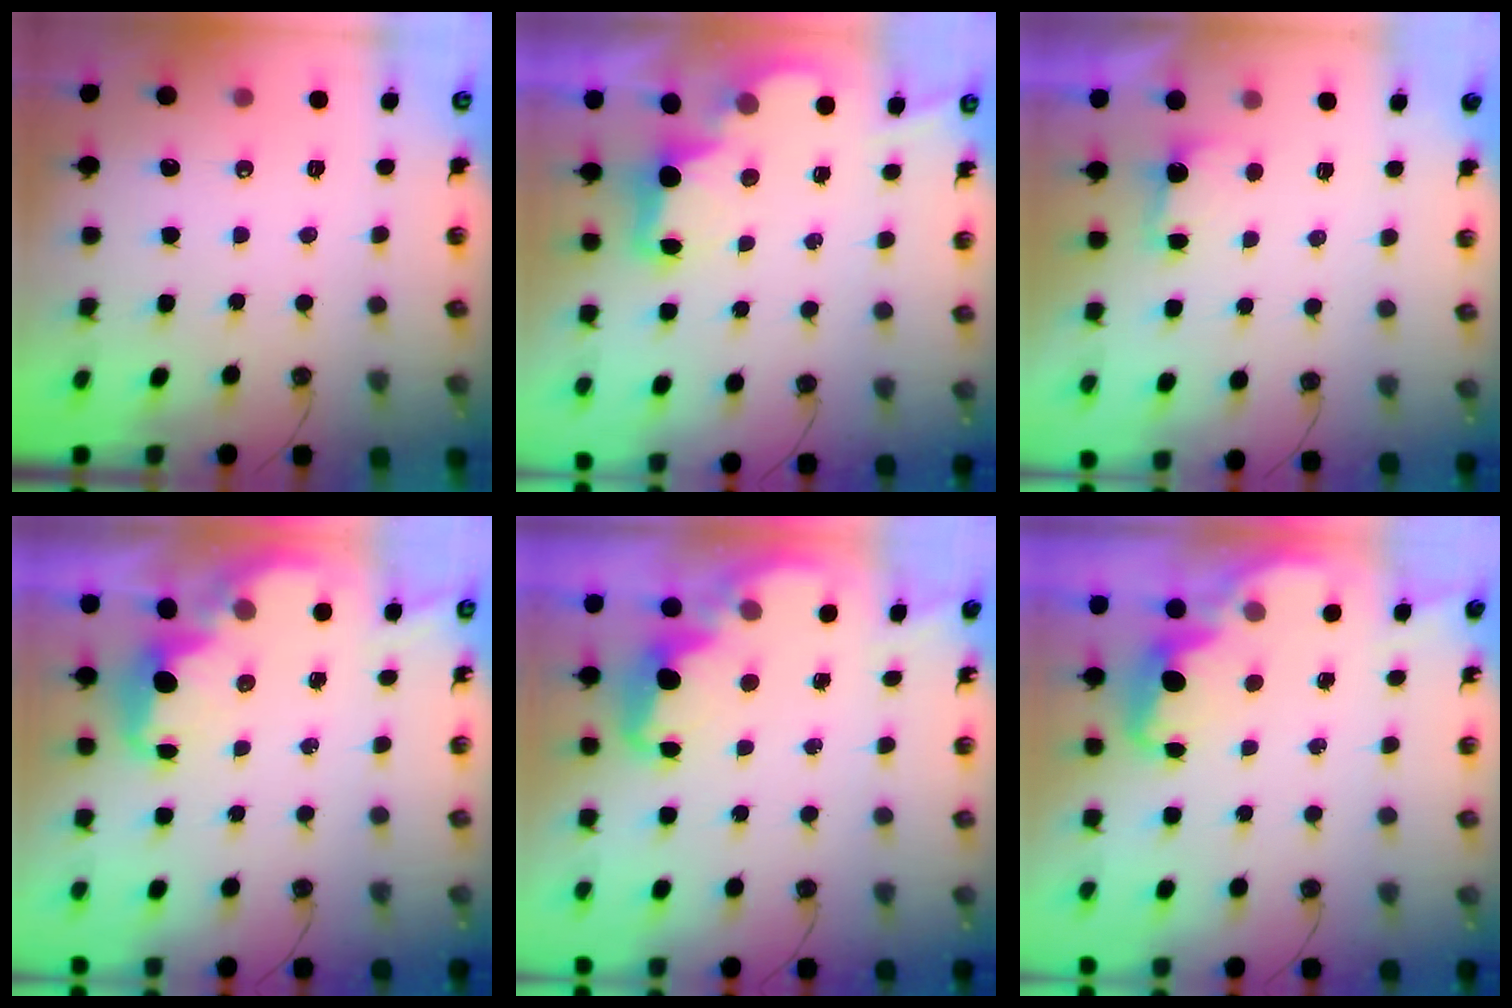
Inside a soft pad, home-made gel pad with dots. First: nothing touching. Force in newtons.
{"total": 2.7, "press": 2.6, "slide": 0.5}
{"total": 2.1, "press": 1.9, "slide": 0.9}
{"total": 2.6, "press": 2.6, "slide": 0.4}
{"total": 2.6, "press": 2.5, "slide": 0.5}
{"total": 2.3, "press": 2.3, "slide": 0.5}